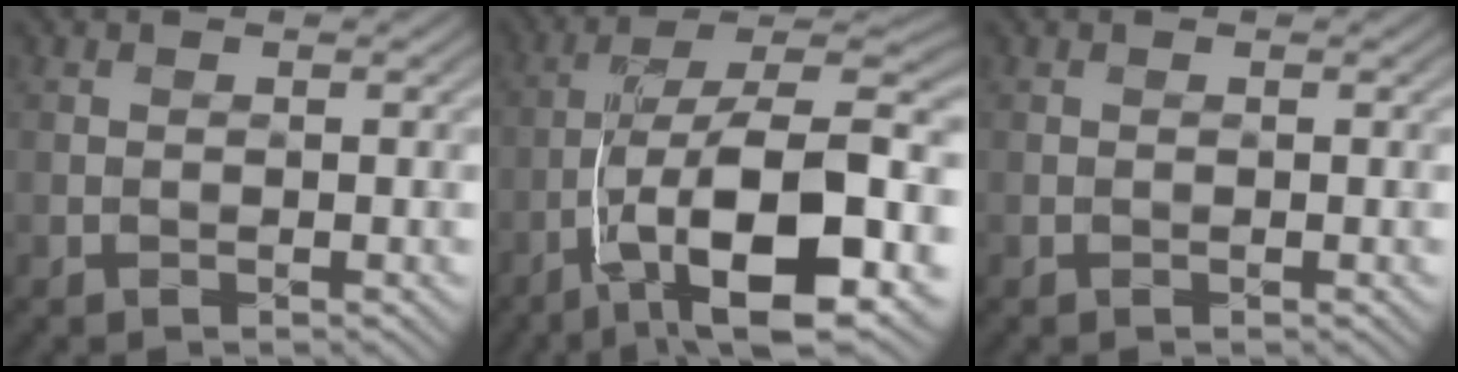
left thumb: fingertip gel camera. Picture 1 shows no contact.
{"total": 14.9, "force": [-4.9, 5.4, 13.0], "torque": [-0.216, -0.002, -0.085]}
{"total": 0.0}